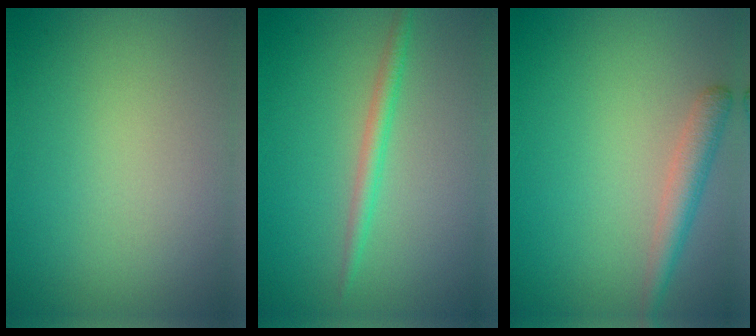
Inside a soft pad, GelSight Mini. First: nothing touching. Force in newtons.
{"total": 1.8, "press": 1.8, "slide": 0.1}
{"total": 2.4, "press": 2.4, "slide": 0.1}